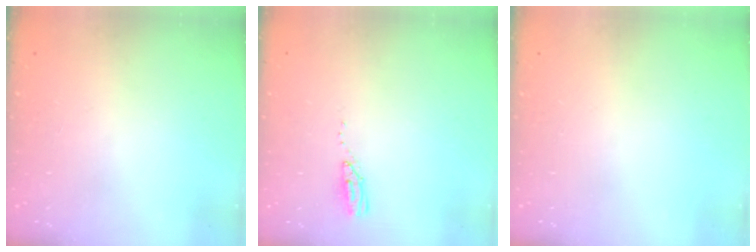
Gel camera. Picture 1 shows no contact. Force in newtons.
{"total": 3.6, "press": 3.5, "slide": 0.3}
{"total": 0.0}